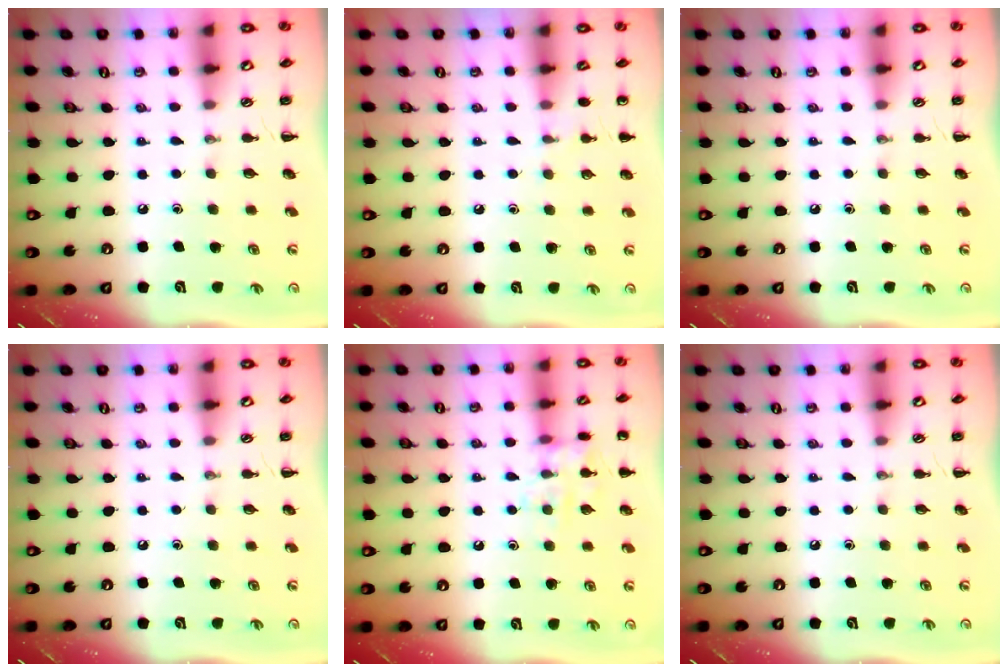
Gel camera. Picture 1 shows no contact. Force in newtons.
{"total": 6.5, "press": 6.2, "slide": 1.9}
{"total": 0.0}
{"total": 0.0}
{"total": 10.7, "press": 10.7, "slide": 0.6}
{"total": 0.0}